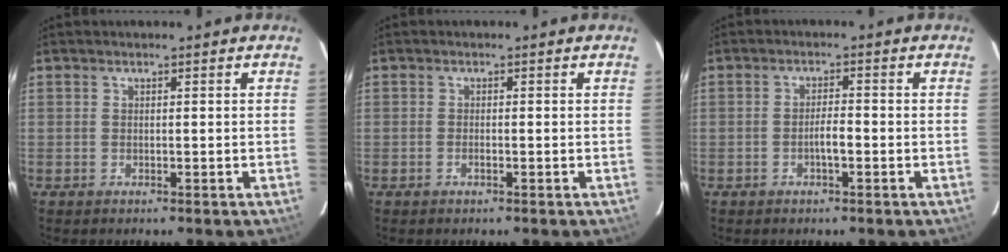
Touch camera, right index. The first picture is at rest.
{"total": 0.7, "force": [-0.4, 0.1, 0.6], "torque": [-0.015, 0.000, -0.006]}
{"total": 2.5, "force": [-0.9, 0.5, 2.3], "torque": [-0.038, 0.005, -0.016]}